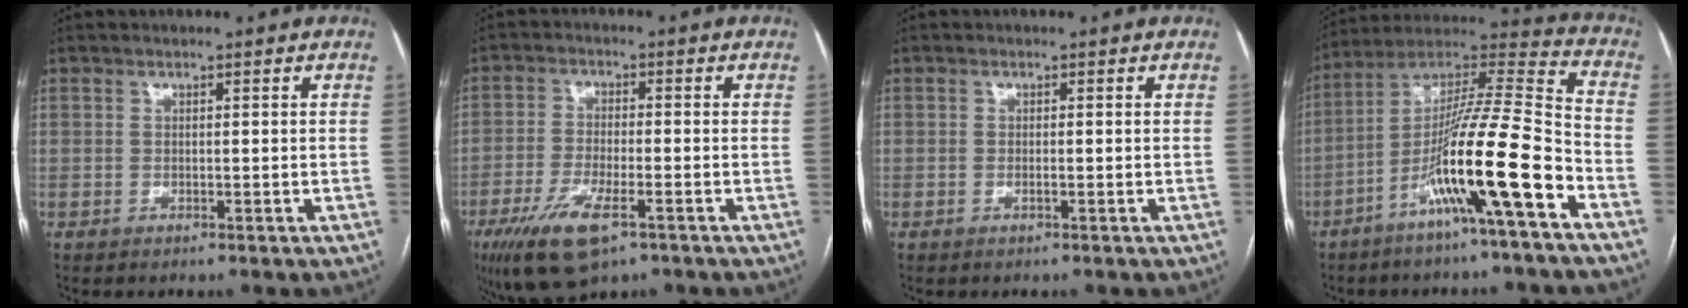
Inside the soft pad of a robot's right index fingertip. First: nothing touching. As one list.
[{"total": 10.0, "force": [-5.5, 2.9, 7.8], "torque": [-0.153, -0.019, -0.090]}, {"total": 0.7, "force": [-0.2, 0.0, 0.7], "torque": [-0.015, -0.001, -0.003]}, {"total": 17.5, "force": [-7.7, -0.3, 15.7], "torque": [-0.282, -0.005, -0.141]}]